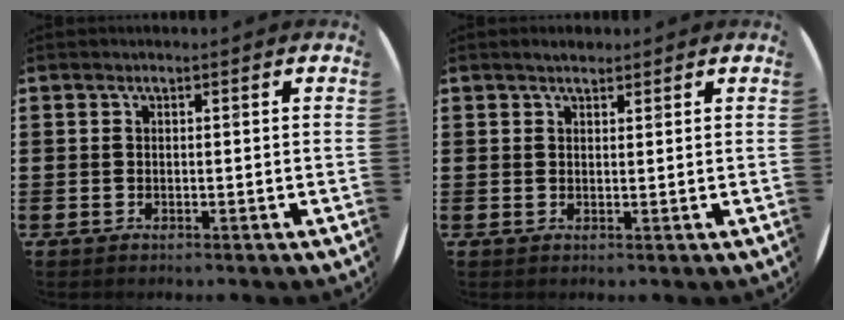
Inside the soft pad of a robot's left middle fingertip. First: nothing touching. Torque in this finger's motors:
{"motor_torque": [0.10, -0.10, 0.03, 0.01]}